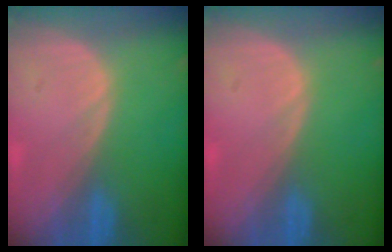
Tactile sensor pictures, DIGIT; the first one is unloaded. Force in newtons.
{"total": 0.0}